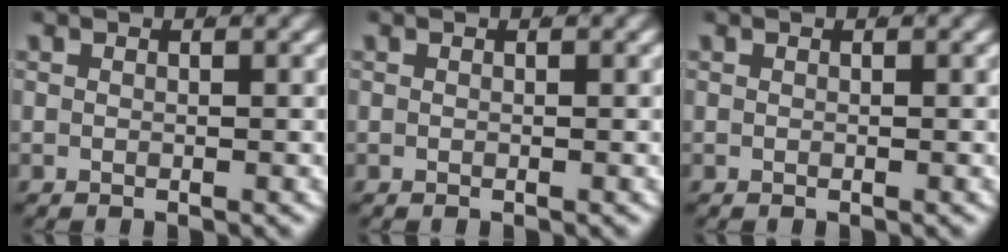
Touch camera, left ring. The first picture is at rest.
{"total": 0.0}
{"total": 0.0}